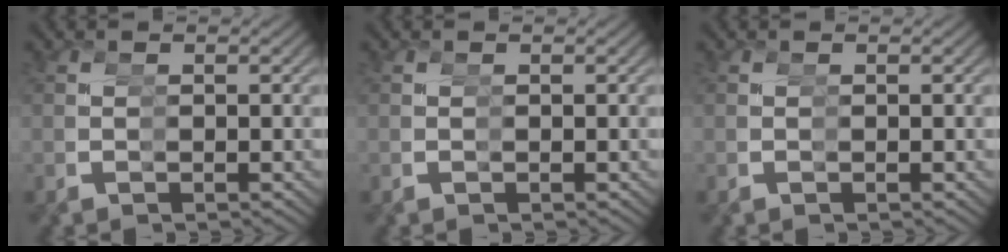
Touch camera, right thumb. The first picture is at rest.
{"total": 0.0}
{"total": 0.0}